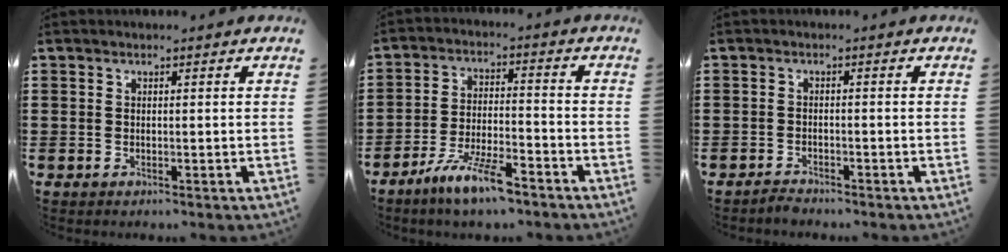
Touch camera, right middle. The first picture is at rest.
{"total": 7.6, "force": [-5.8, 1.1, 4.7], "torque": [-0.098, -0.002, -0.110]}
{"total": 1.4, "force": [-1.4, 0.0, 0.1], "torque": [-0.008, 0.001, -0.028]}